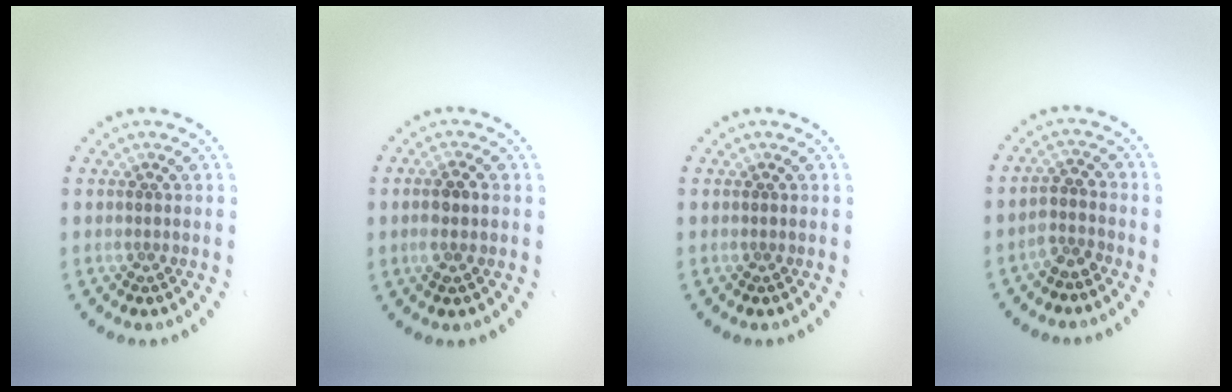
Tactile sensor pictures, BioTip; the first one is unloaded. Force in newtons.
{"total": 1.8, "press": 1.7, "slide": 0.5}
{"total": 0.0}
{"total": 1.8, "press": 1.4, "slide": 1.1}